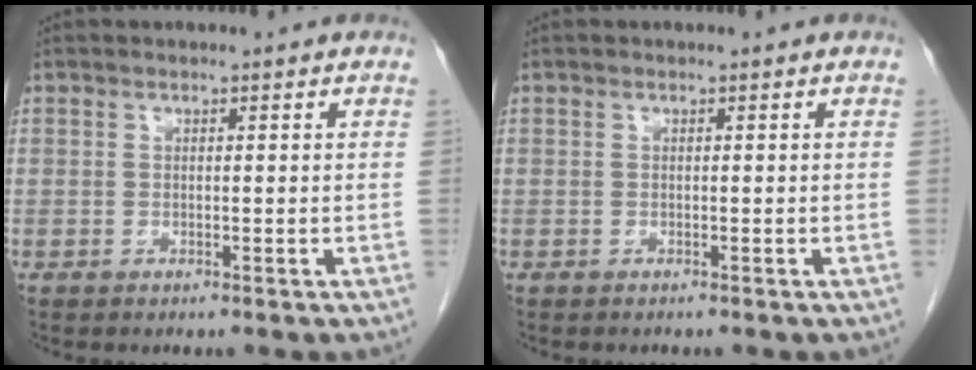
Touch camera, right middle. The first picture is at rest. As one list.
[{"total": 0.0}]